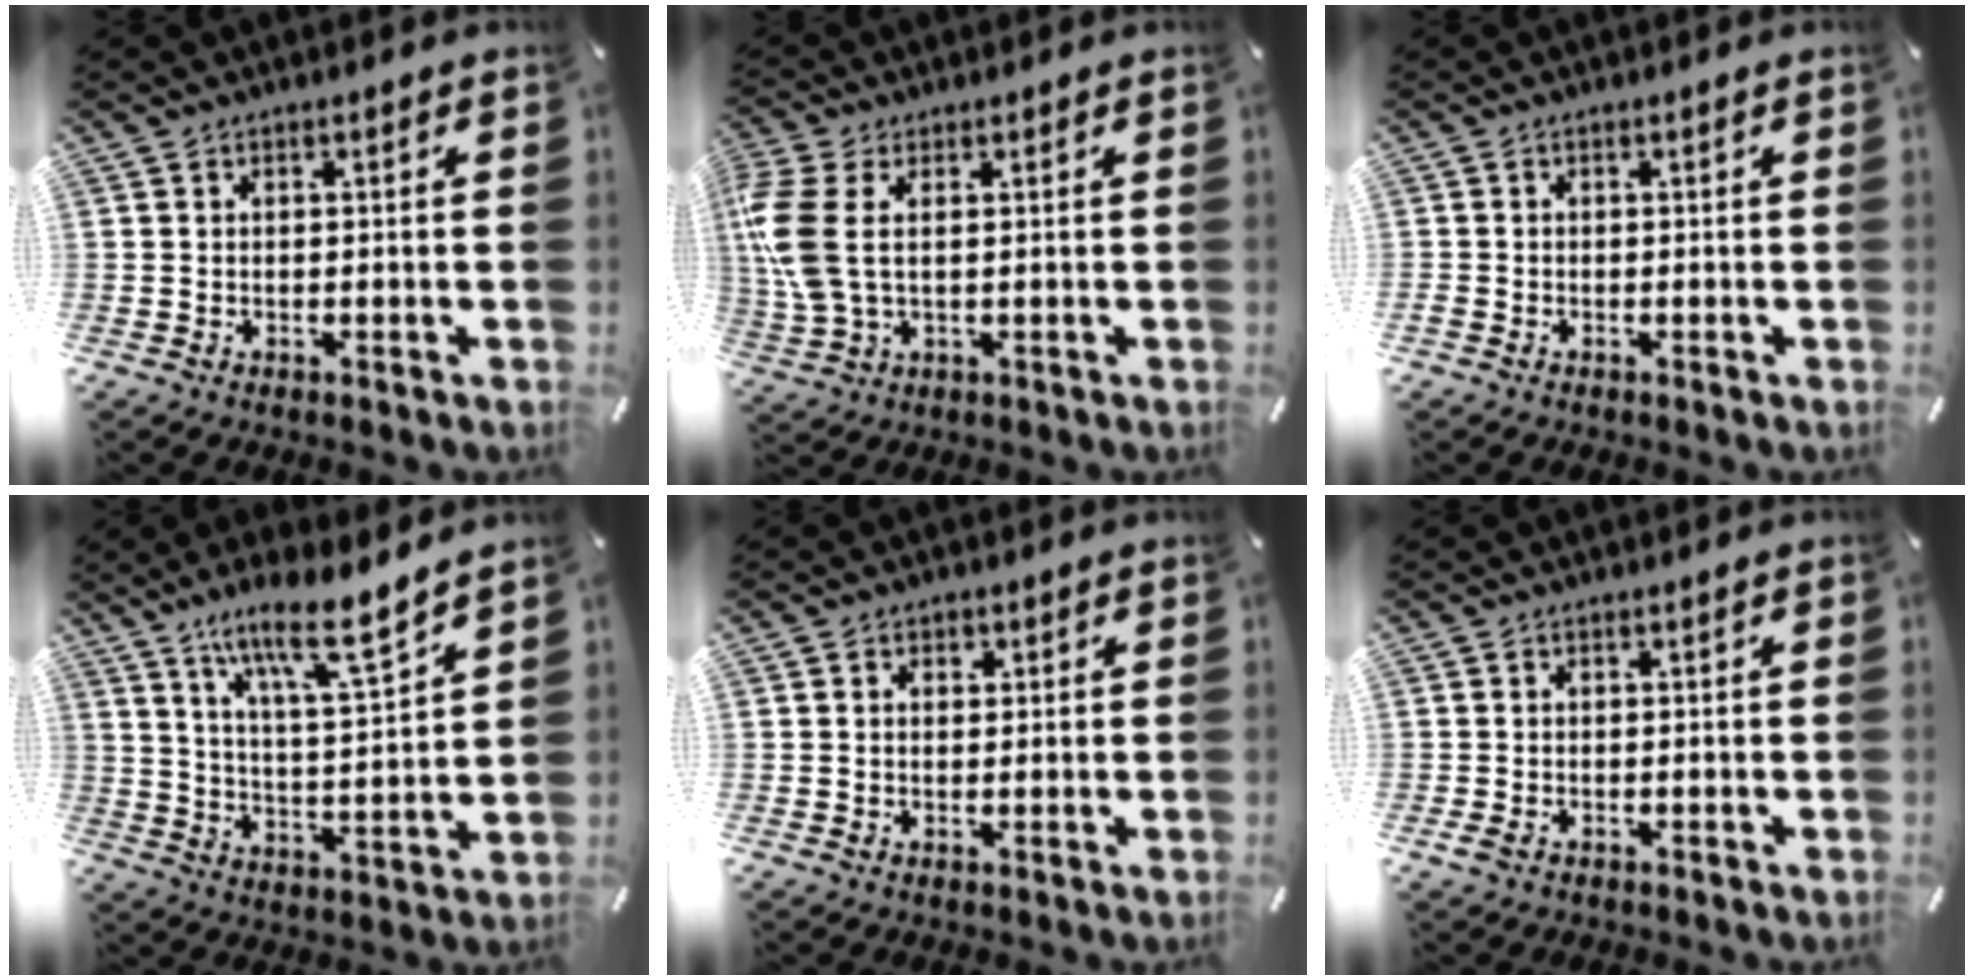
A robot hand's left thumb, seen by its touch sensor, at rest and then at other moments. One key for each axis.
{"total": 8.9, "fx": 1.5, "fy": 4.6, "fz": 7.5, "tx": -0.186, "ty": -0.012, "tz": 0.027}
{"total": 0.5, "fx": -0.4, "fy": 0.3, "fz": 0.1, "tx": 0.001, "ty": 0.000, "tz": -0.009}
{"total": 12.7, "fx": 9.8, "fy": 2.3, "fz": 7.7, "tx": -0.137, "ty": -0.055, "tz": 0.167}
{"total": 1.4, "fx": 0.3, "fy": 1.3, "fz": 0.5, "tx": -0.004, "ty": 0.004, "tz": 0.001}
{"total": 1.0, "fx": -0.4, "fy": 0.7, "fz": 0.6, "tx": -0.009, "ty": 0.002, "tz": -0.008}